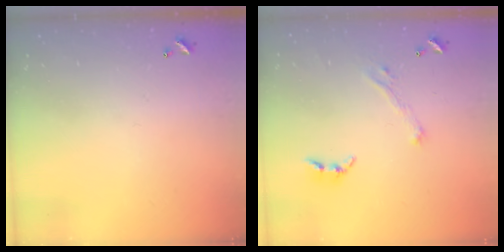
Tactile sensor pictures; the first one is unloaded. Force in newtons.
{"total": 2.9, "press": 2.8, "slide": 0.8}